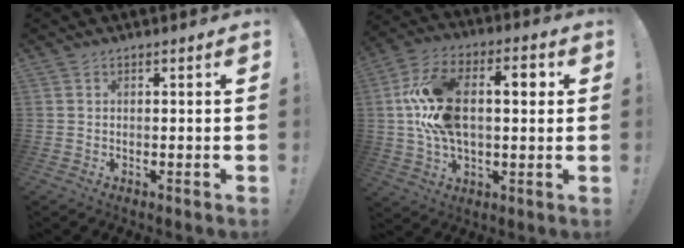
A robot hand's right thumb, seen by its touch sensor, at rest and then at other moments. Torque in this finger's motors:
{"motor_torque": [1.98, 3.03, 0.73, 0.67, 0.45]}